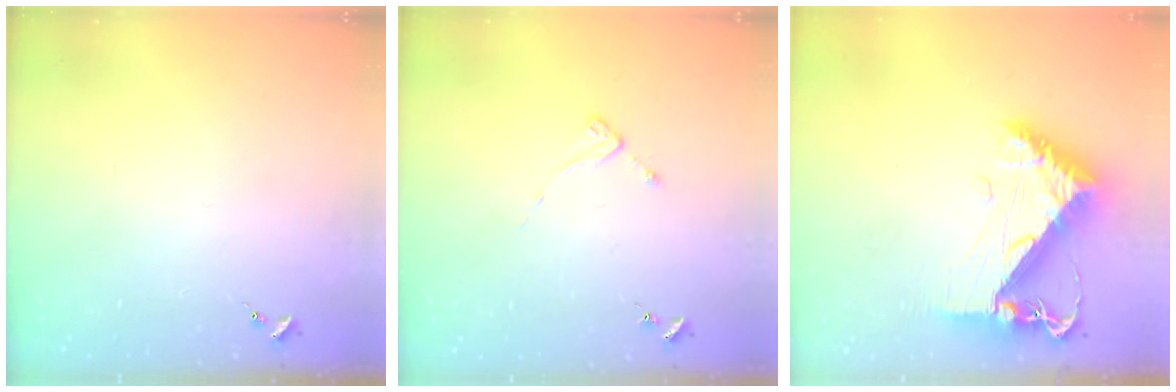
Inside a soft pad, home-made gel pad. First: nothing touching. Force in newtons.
{"total": 2.0, "press": 1.9, "slide": 0.4}
{"total": 13.5, "press": 13.5, "slide": 1.4}